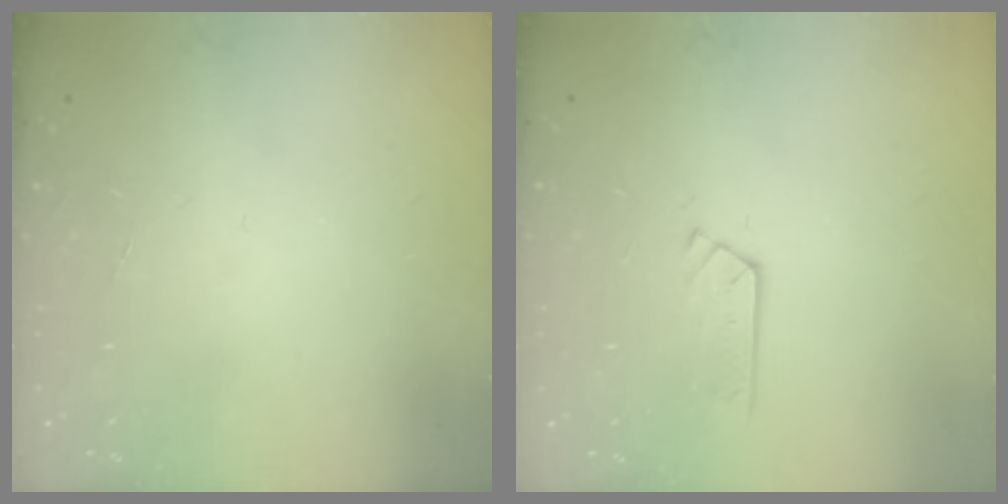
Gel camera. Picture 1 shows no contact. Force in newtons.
{"total": 2.4, "press": 2.4, "slide": 0.2}